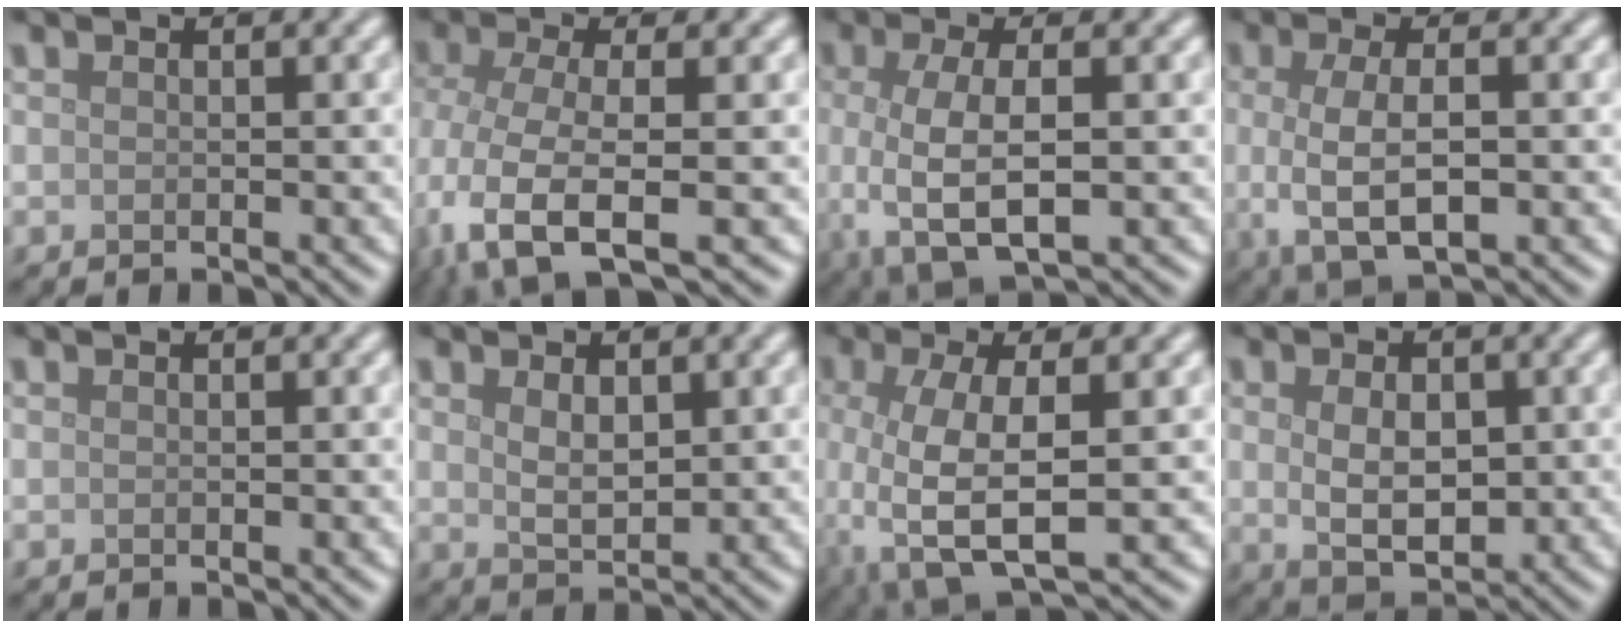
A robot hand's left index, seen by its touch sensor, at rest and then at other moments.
{"total": 8.3, "force": [-3.6, 3.4, 6.6], "torque": [-0.151, -0.017, -0.071]}
{"total": 6.3, "force": [-1.0, 2.6, 5.7], "torque": [-0.124, -0.016, -0.015]}
{"total": 5.6, "force": [-0.7, 2.3, 5.0], "torque": [-0.103, -0.010, -0.011]}
{"total": 0.0}
{"total": 2.4, "force": [0.8, 1.4, 1.8], "torque": [-0.039, -0.004, 0.021]}
{"total": 7.4, "force": [-1.4, 2.9, 6.6], "torque": [-0.152, -0.011, -0.025]}
{"total": 4.4, "force": [0.2, 2.7, 3.5], "torque": [-0.063, -0.005, 0.009]}